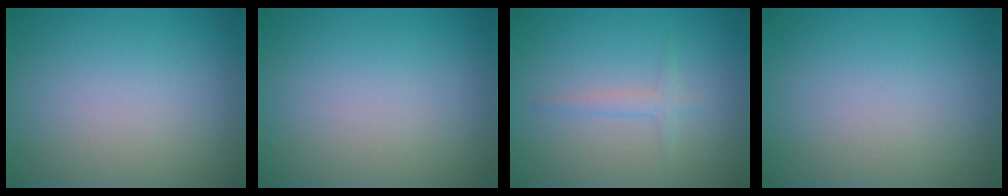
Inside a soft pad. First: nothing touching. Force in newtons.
{"total": 0.0}
{"total": 1.2, "press": 1.2, "slide": 0.1}
{"total": 0.0}